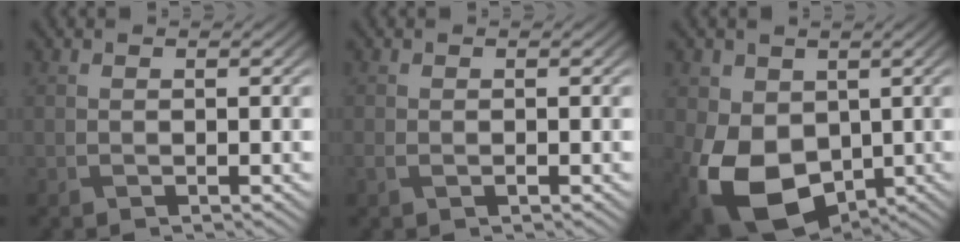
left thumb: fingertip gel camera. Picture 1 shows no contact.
{"total": 1.0, "force": [-0.4, 0.5, 0.7], "torque": [-0.021, -0.002, -0.005]}
{"total": 13.0, "force": [-2.3, 9.5, 8.6], "torque": [-0.196, -0.030, -0.033]}